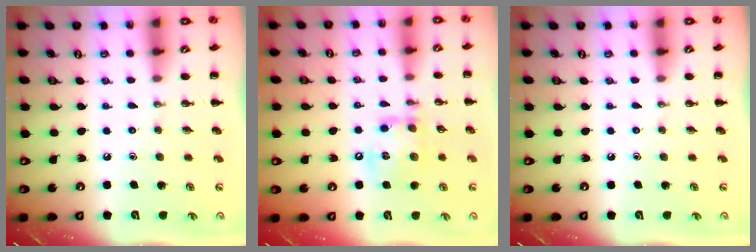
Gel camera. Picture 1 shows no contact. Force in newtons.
{"total": 13.4, "press": 13.3, "slide": 2.2}
{"total": 0.0}